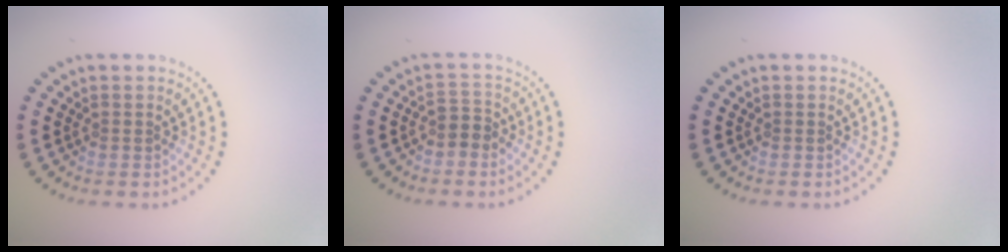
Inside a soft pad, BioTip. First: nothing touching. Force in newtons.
{"total": 1.9, "press": 1.6, "slide": 1.1}
{"total": 0.0}